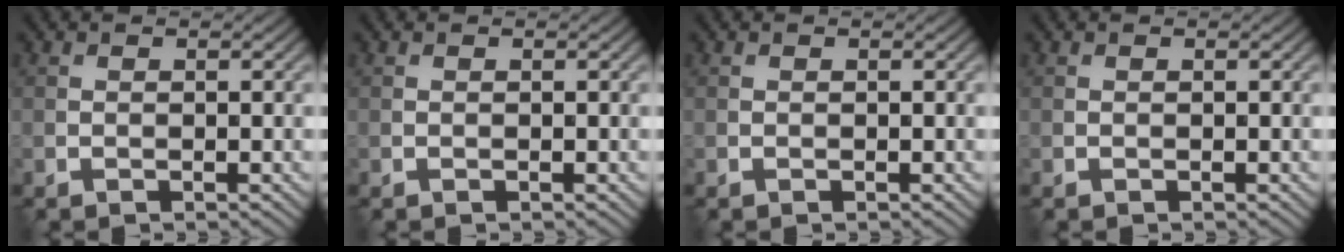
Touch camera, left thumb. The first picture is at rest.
{"total": 0.0}
{"total": 0.0}
{"total": 0.0}